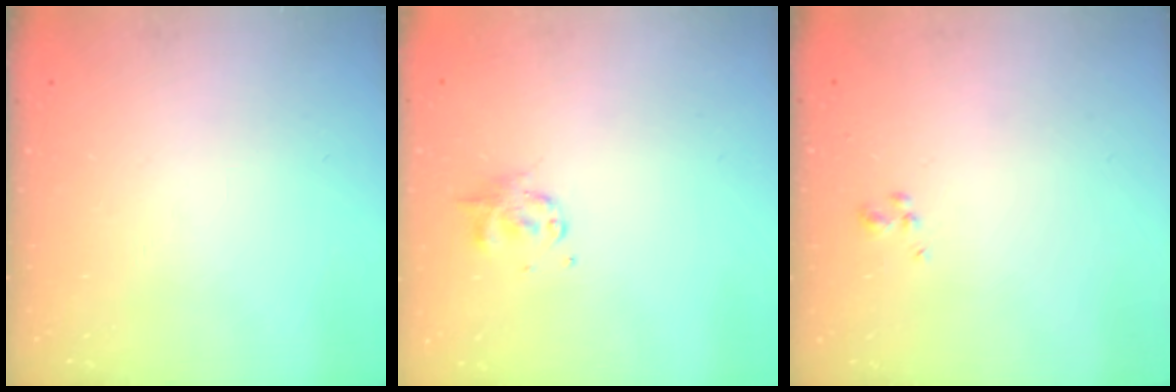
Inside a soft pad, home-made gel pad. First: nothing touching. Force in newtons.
{"total": 2.5, "press": 2.5, "slide": 0.6}
{"total": 1.3, "press": 1.2, "slide": 0.6}